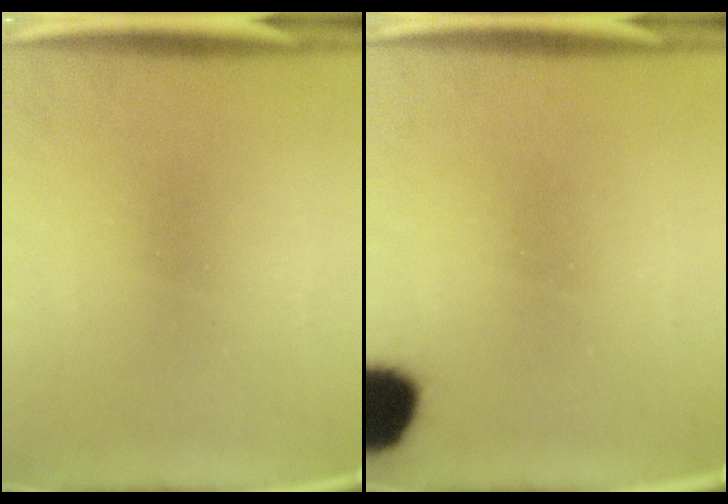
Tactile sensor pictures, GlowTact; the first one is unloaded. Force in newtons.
{"total": 9.2}